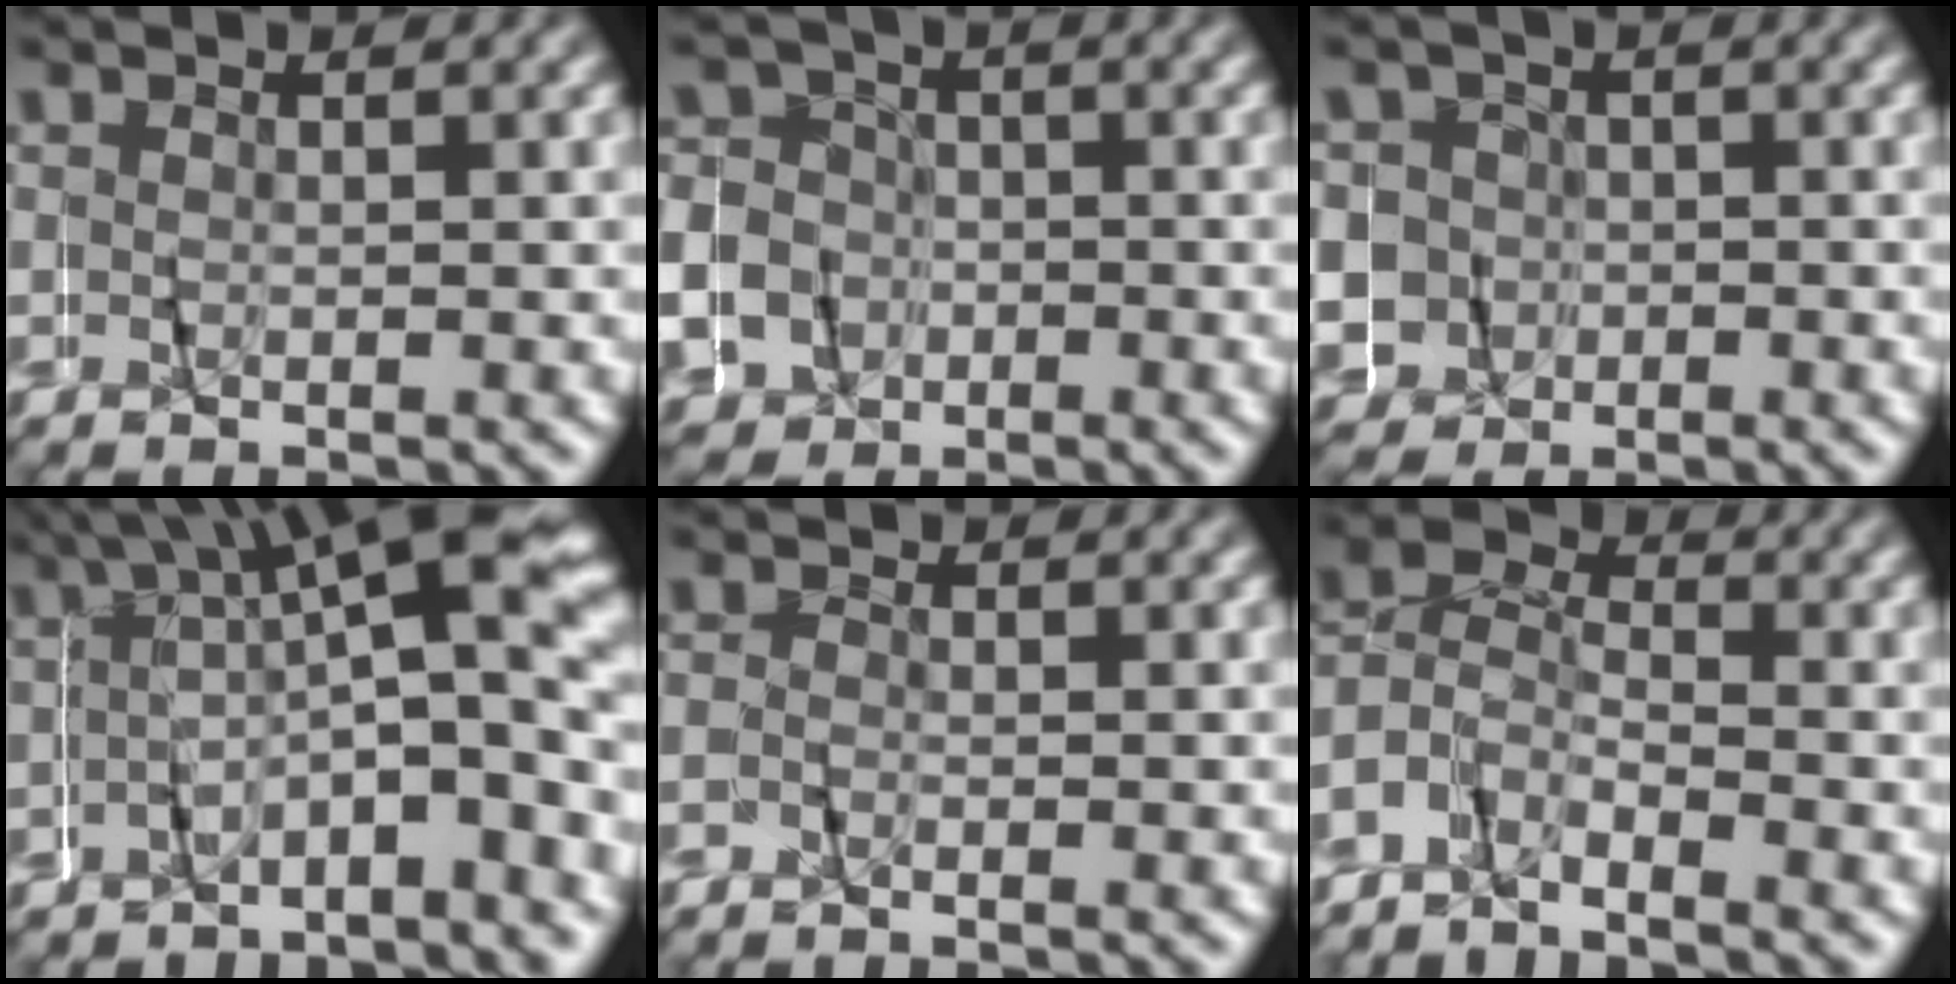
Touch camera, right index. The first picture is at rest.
{"total": 8.5, "force": [-1.2, 8.1, 2.1], "torque": [-0.066, -0.018, -0.026]}
{"total": 8.8, "force": [0.2, 8.5, 2.4], "torque": [-0.073, -0.011, -0.003]}
{"total": 8.0, "force": [0.9, 2.1, 7.7], "torque": [-0.086, 0.030, -0.001]}
{"total": 1.0, "force": [-0.9, 0.4, -0.2], "torque": [-0.002, 0.003, -0.022]}
{"total": 7.7, "force": [-0.7, 7.2, 2.7], "torque": [-0.089, -0.006, -0.028]}